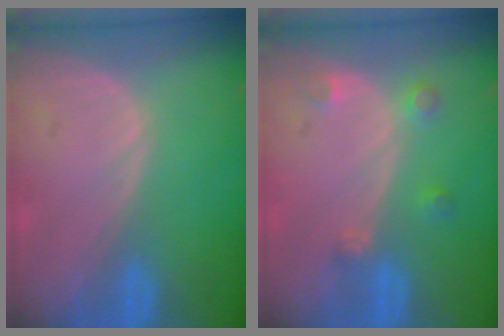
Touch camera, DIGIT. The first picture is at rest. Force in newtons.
{"total": 2.6, "press": 2.5, "slide": 0.5}